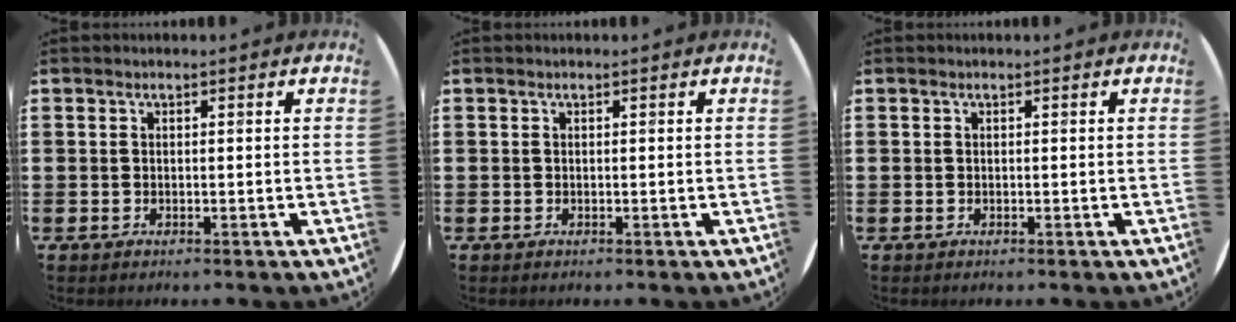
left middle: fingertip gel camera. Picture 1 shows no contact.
{"total": 0.0}
{"total": 0.0}